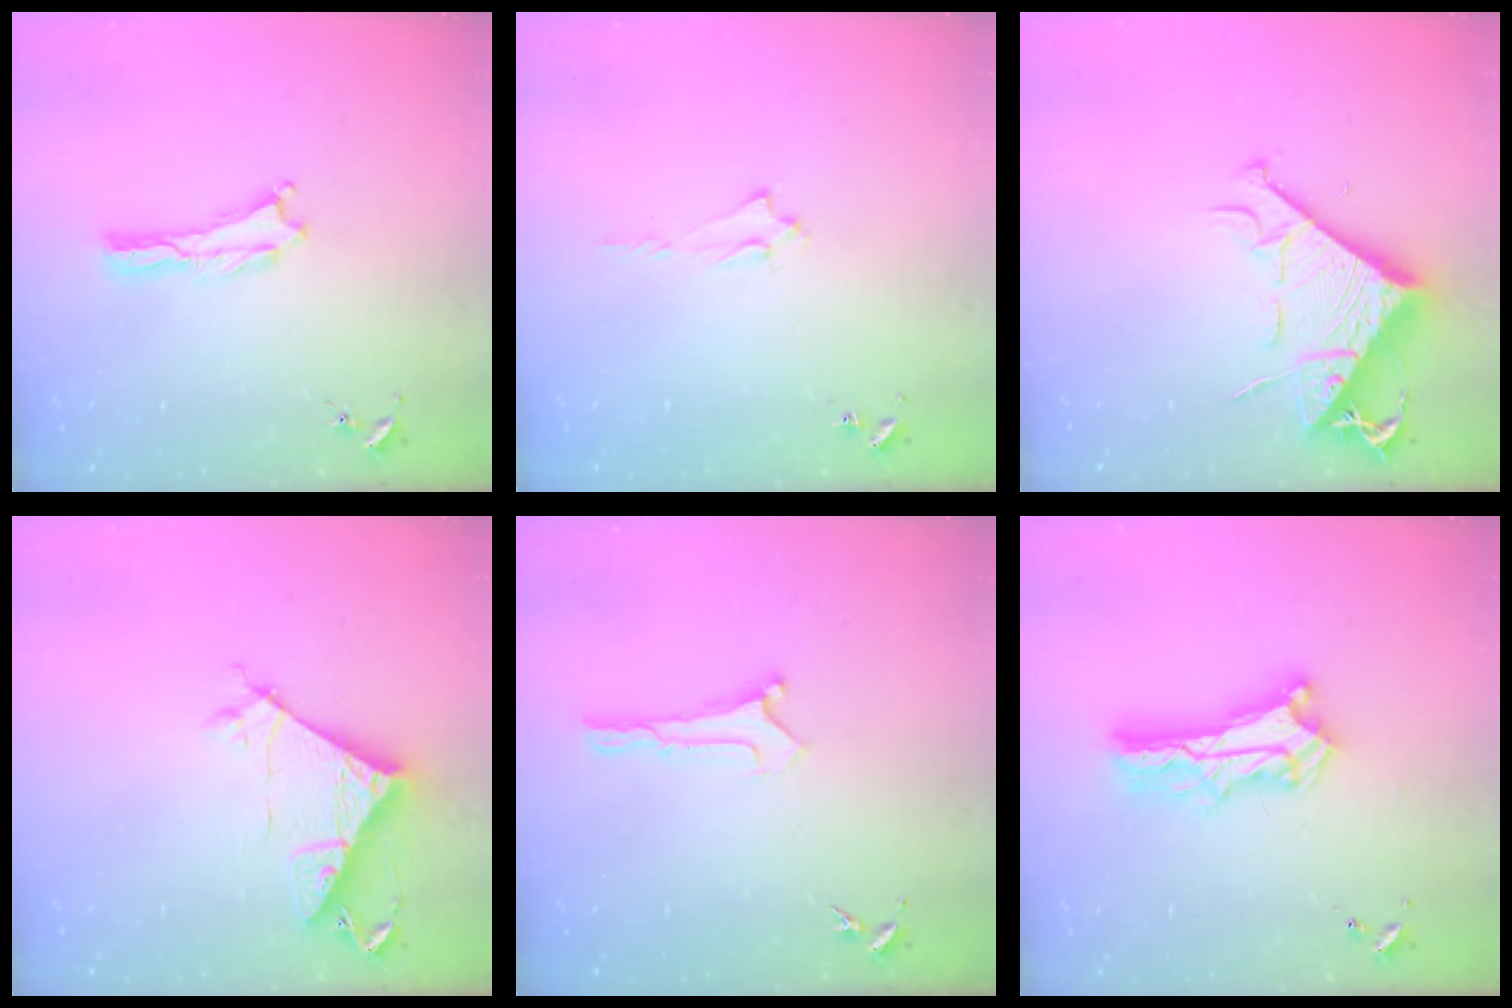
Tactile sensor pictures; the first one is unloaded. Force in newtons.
{"total": 1.7, "press": 1.6, "slide": 0.2}
{"total": 8.9, "press": 8.8, "slide": 1.1}
{"total": 7.0, "press": 7.0, "slide": 0.7}
{"total": 0.0}
{"total": 8.8, "press": 8.8, "slide": 0.7}